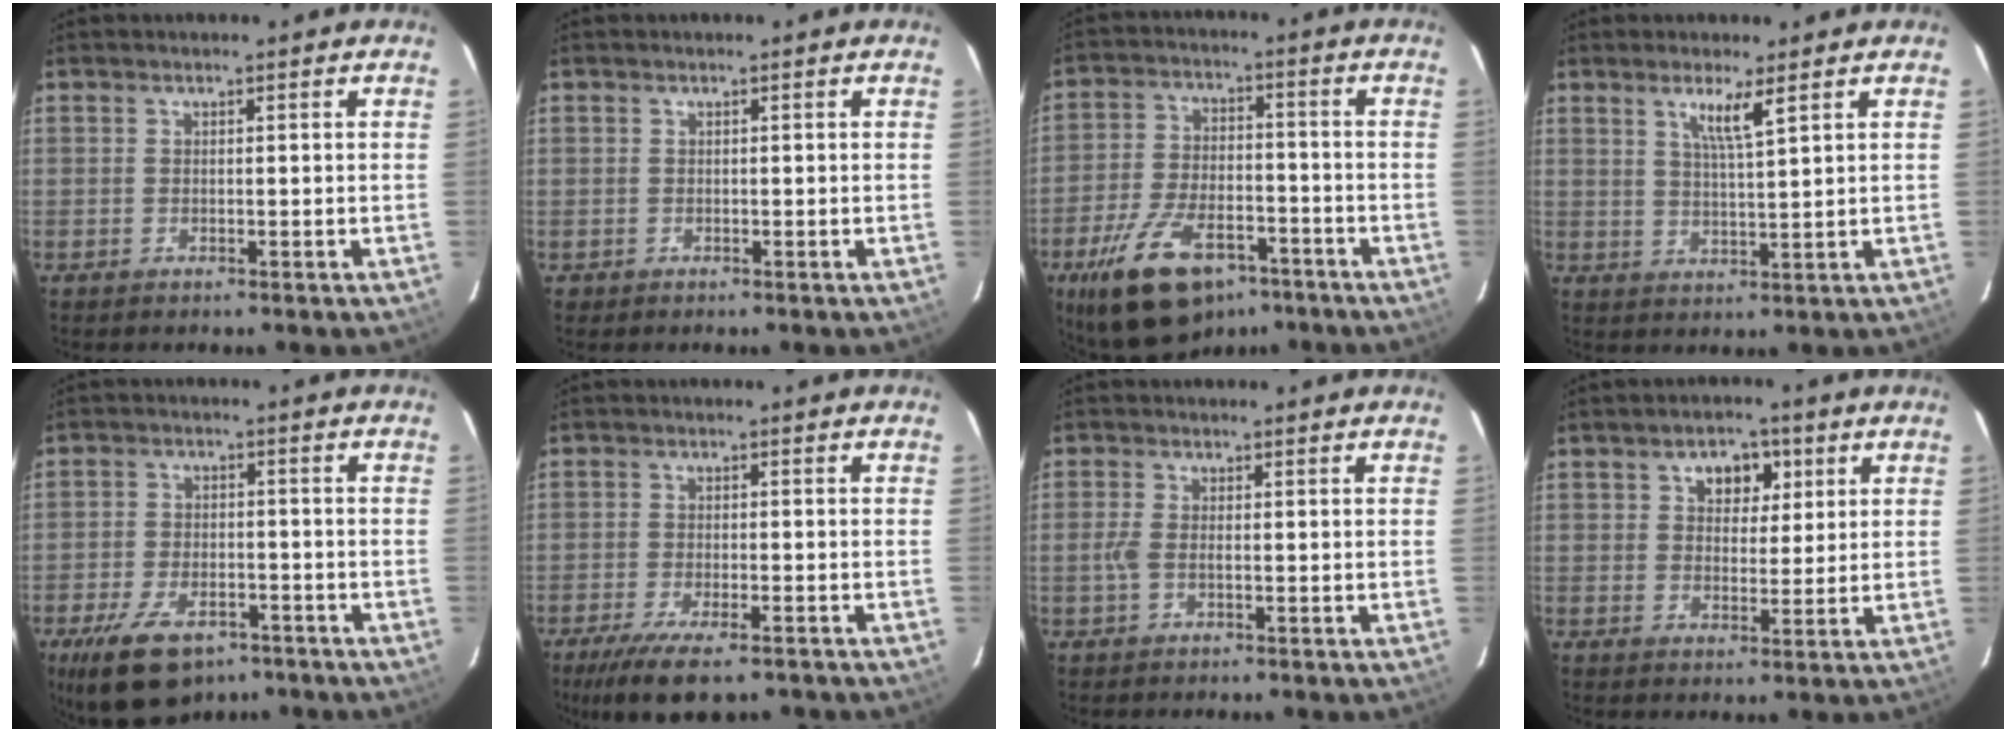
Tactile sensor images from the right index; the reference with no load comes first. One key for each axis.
{"total": 1.0, "fx": -0.2, "fy": 1.0, "fz": -0.1, "tx": 0.001, "ty": 0.004, "tz": 0.000}
{"total": 17.2, "fx": -11.0, "fy": 8.5, "fz": 10.2, "tx": -0.210, "ty": -0.013, "tz": -0.181}
{"total": 4.6, "fx": 2.7, "fy": -0.1, "fz": 3.7, "tx": -0.070, "ty": -0.005, "tz": 0.050}
{"total": 13.5, "fx": -8.7, "fy": 6.8, "fz": 7.8, "tx": -0.171, "ty": -0.016, "tz": -0.141}
{"total": 11.0, "fx": -8.1, "fy": 3.1, "fz": 6.7, "tx": -0.149, "ty": -0.034, "tz": -0.136}
{"total": 2.5, "fx": -0.5, "fy": 0.9, "fz": 2.2, "tx": -0.052, "ty": 0.000, "tz": -0.012}
{"total": 5.9, "fx": 2.5, "fy": 4.2, "fz": 3.3, "tx": -0.048, "ty": 0.012, "tz": 0.038}